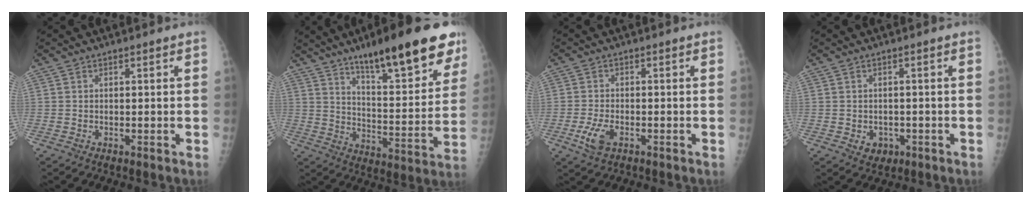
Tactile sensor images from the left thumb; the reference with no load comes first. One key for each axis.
{"total": 22.2, "fx": 14.4, "fy": 5.5, "fz": 15.9, "tx": -0.198, "ty": -0.061, "tz": 0.220}
{"total": 4.6, "fx": -2.0, "fy": 2.4, "fz": 3.4, "tx": -0.077, "ty": 0.002, "tz": -0.036}
{"total": 3.3, "fx": -1.0, "fy": 2.7, "fz": 1.4, "tx": -0.006, "ty": 0.004, "tz": -0.004}